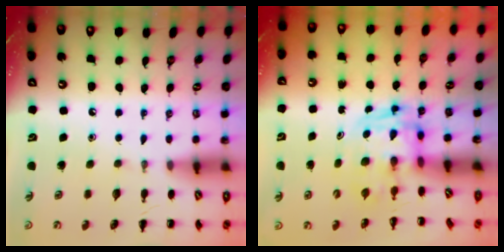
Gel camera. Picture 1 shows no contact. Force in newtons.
{"total": 2.9, "press": 2.9, "slide": 0.5}